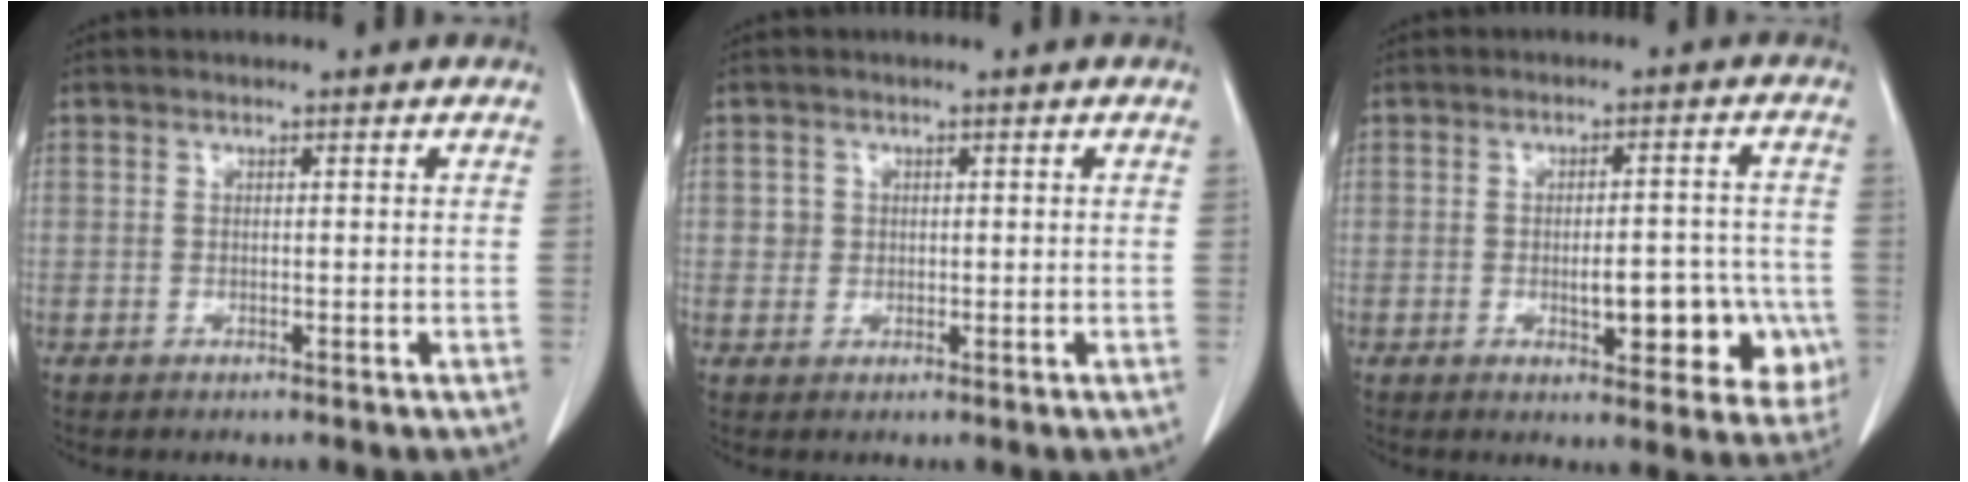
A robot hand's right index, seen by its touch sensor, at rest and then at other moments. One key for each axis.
{"total": 1.7, "fx": 0.3, "fy": 1.6, "fz": 0.2, "tx": 0.004, "ty": 0.002, "tz": 0.002}
{"total": 10.1, "fx": -2.5, "fy": 4.0, "fz": 9.0, "tx": -0.097, "ty": 0.010, "tz": -0.022}